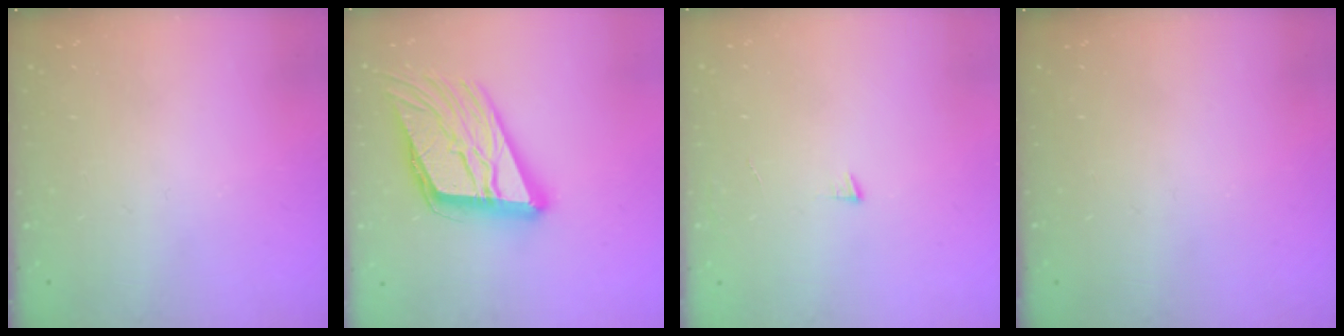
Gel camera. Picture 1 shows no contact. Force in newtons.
{"total": 19.2, "press": 19.0, "slide": 2.8}
{"total": 4.1, "press": 4.1, "slide": 0.4}
{"total": 0.0}